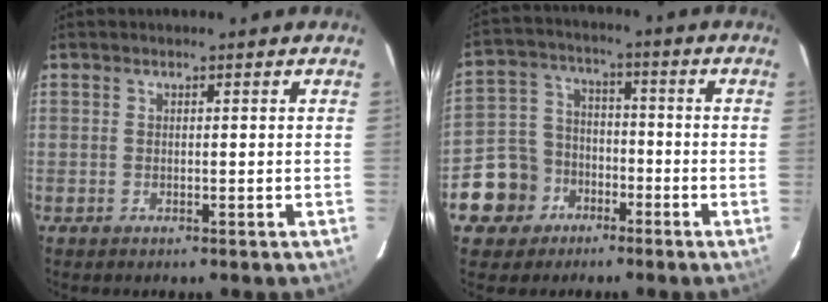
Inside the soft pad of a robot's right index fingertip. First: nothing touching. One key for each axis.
{"total": 10.3, "fx": -5.3, "fy": 8.7, "fz": 1.6, "tx": -0.065, "ty": 0.034, "tz": -0.084}